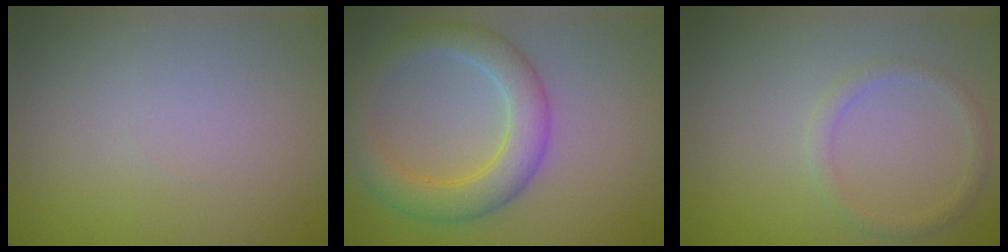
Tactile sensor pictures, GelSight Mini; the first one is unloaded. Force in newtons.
{"total": 4.8, "press": 4.8, "slide": 0.3}
{"total": 1.3, "press": 1.3, "slide": 0.0}